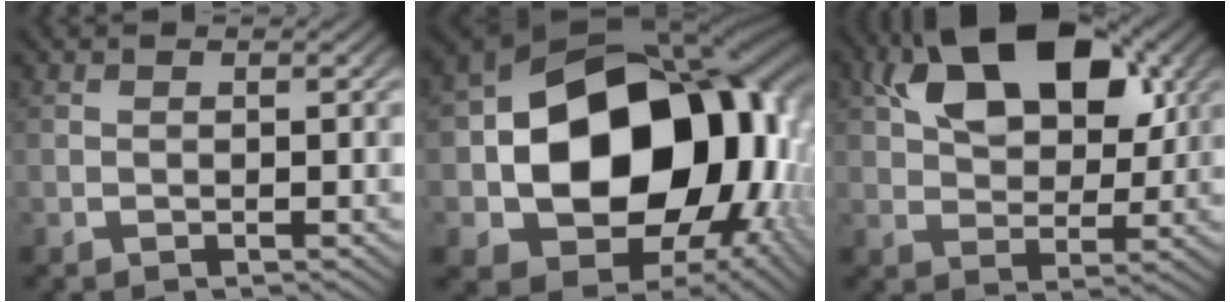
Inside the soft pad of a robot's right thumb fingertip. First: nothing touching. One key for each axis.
{"total": 25.8, "fx": -1.9, "fy": 17.5, "fz": 18.8, "tx": -0.354, "ty": -0.094, "tz": 0.009}
{"total": 10.1, "fx": 3.8, "fy": 5.7, "fz": 7.4, "tx": -0.123, "ty": 0.003, "tz": 0.068}